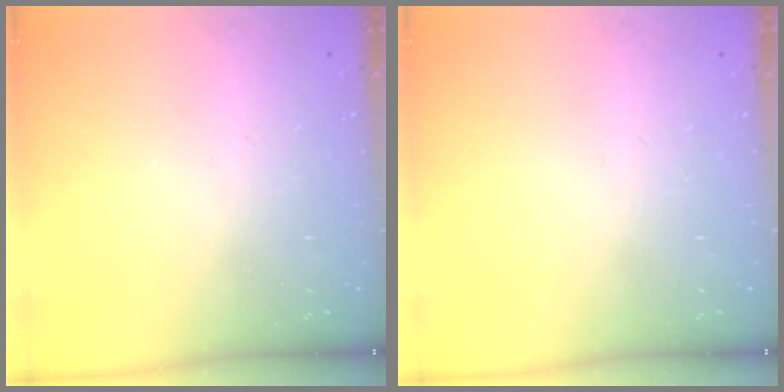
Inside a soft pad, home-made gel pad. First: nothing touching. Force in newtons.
{"total": 0.0}